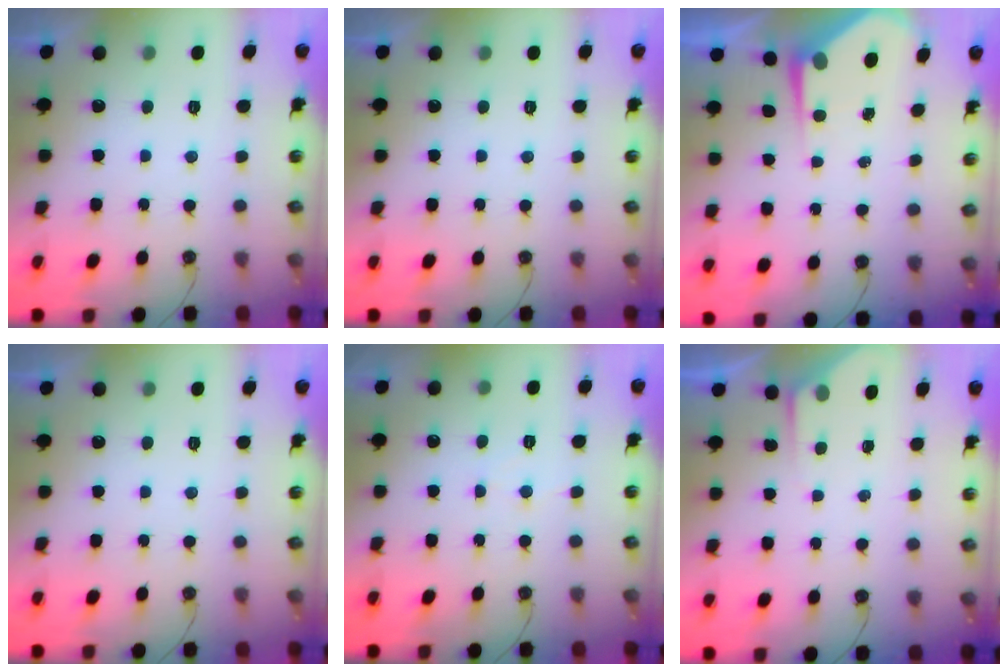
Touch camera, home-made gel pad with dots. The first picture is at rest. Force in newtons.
{"total": 0.0}
{"total": 4.4, "press": 4.4, "slide": 0.4}
{"total": 0.0}
{"total": 3.4, "press": 3.3, "slide": 0.5}
{"total": 3.6, "press": 3.6, "slide": 0.5}